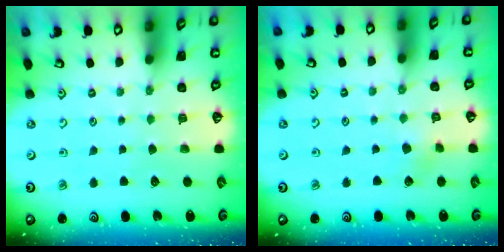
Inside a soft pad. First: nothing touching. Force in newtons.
{"total": 2.9, "press": 2.9, "slide": 0.2}